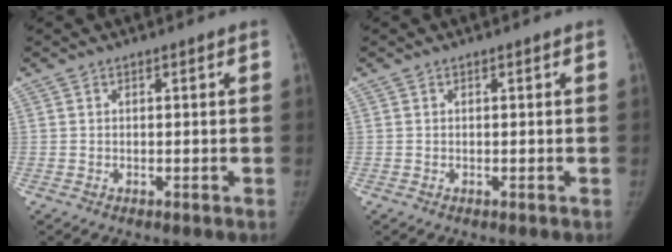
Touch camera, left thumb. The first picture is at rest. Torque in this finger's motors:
{"motor_torque": [0.01, 0.01, 0.01, -0.01, 0.00]}